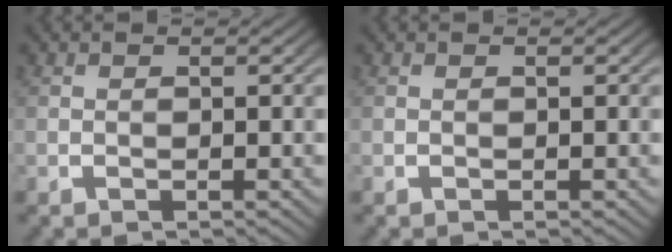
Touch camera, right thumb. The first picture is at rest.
{"total": 0.0}